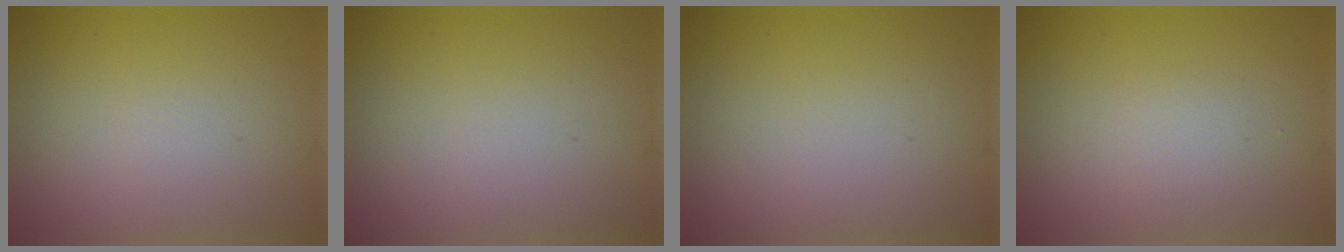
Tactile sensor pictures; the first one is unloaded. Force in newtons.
{"total": 0.0}
{"total": 0.0}
{"total": 1.3, "press": 1.3, "slide": 0.0}